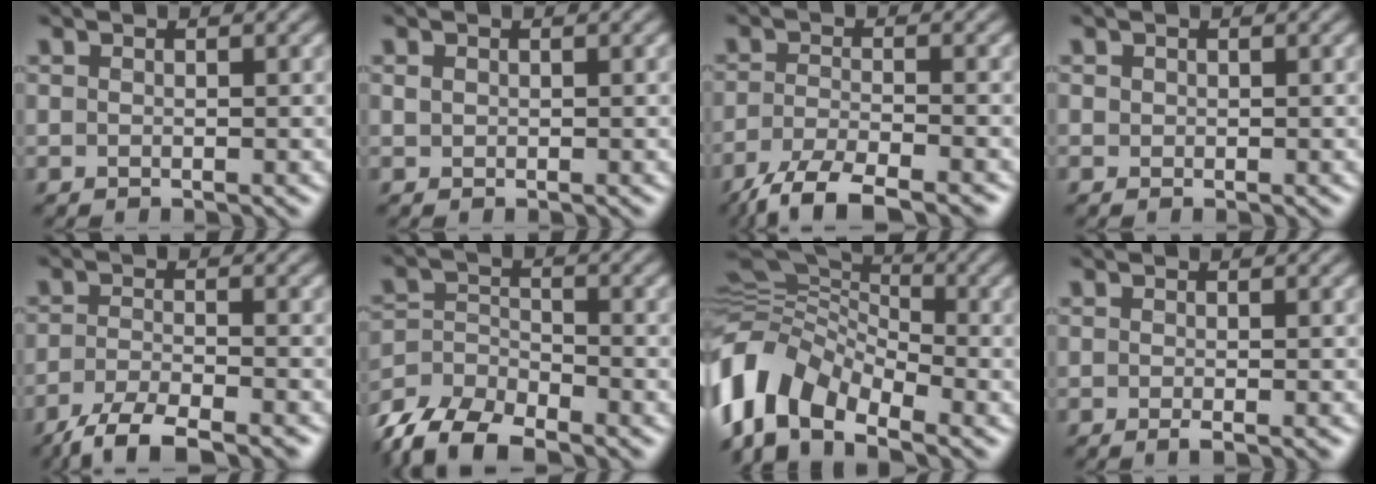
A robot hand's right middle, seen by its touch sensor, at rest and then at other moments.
{"total": 0.0}
{"total": 6.2, "force": [-5.0, 1.2, 3.4], "torque": [-0.060, -0.013, -0.096]}
{"total": 0.0}
{"total": 5.6, "force": [-4.6, 1.0, 3.0], "torque": [-0.052, -0.011, -0.088]}
{"total": 8.3, "force": [-7.1, 2.8, 3.3], "torque": [-0.059, -0.018, -0.135]}
{"total": 10.1, "force": [-4.5, 6.2, 6.5], "torque": [-0.131, 0.009, -0.110]}
{"total": 1.1, "force": [-0.5, 0.2, 0.9], "torque": [-0.013, -0.003, -0.011]}